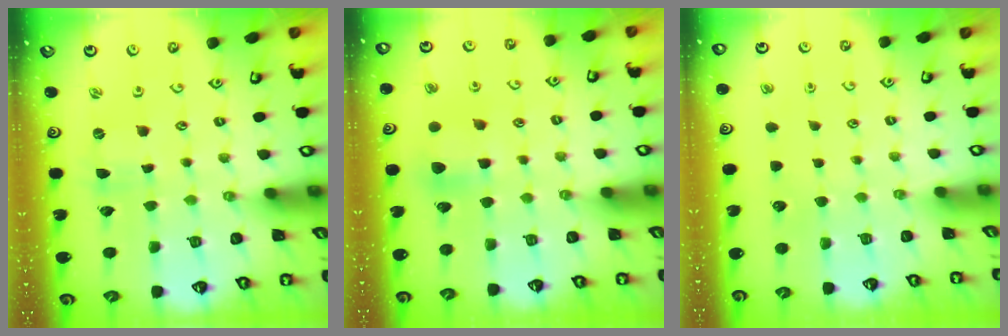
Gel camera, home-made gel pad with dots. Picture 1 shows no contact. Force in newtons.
{"total": 7.1, "press": 7.0, "slide": 0.9}
{"total": 0.0}